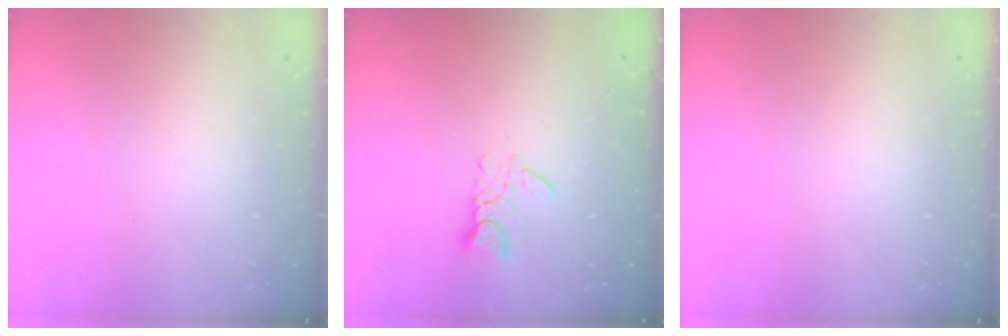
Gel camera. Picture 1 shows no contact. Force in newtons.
{"total": 5.7, "press": 5.7, "slide": 0.4}
{"total": 0.0}